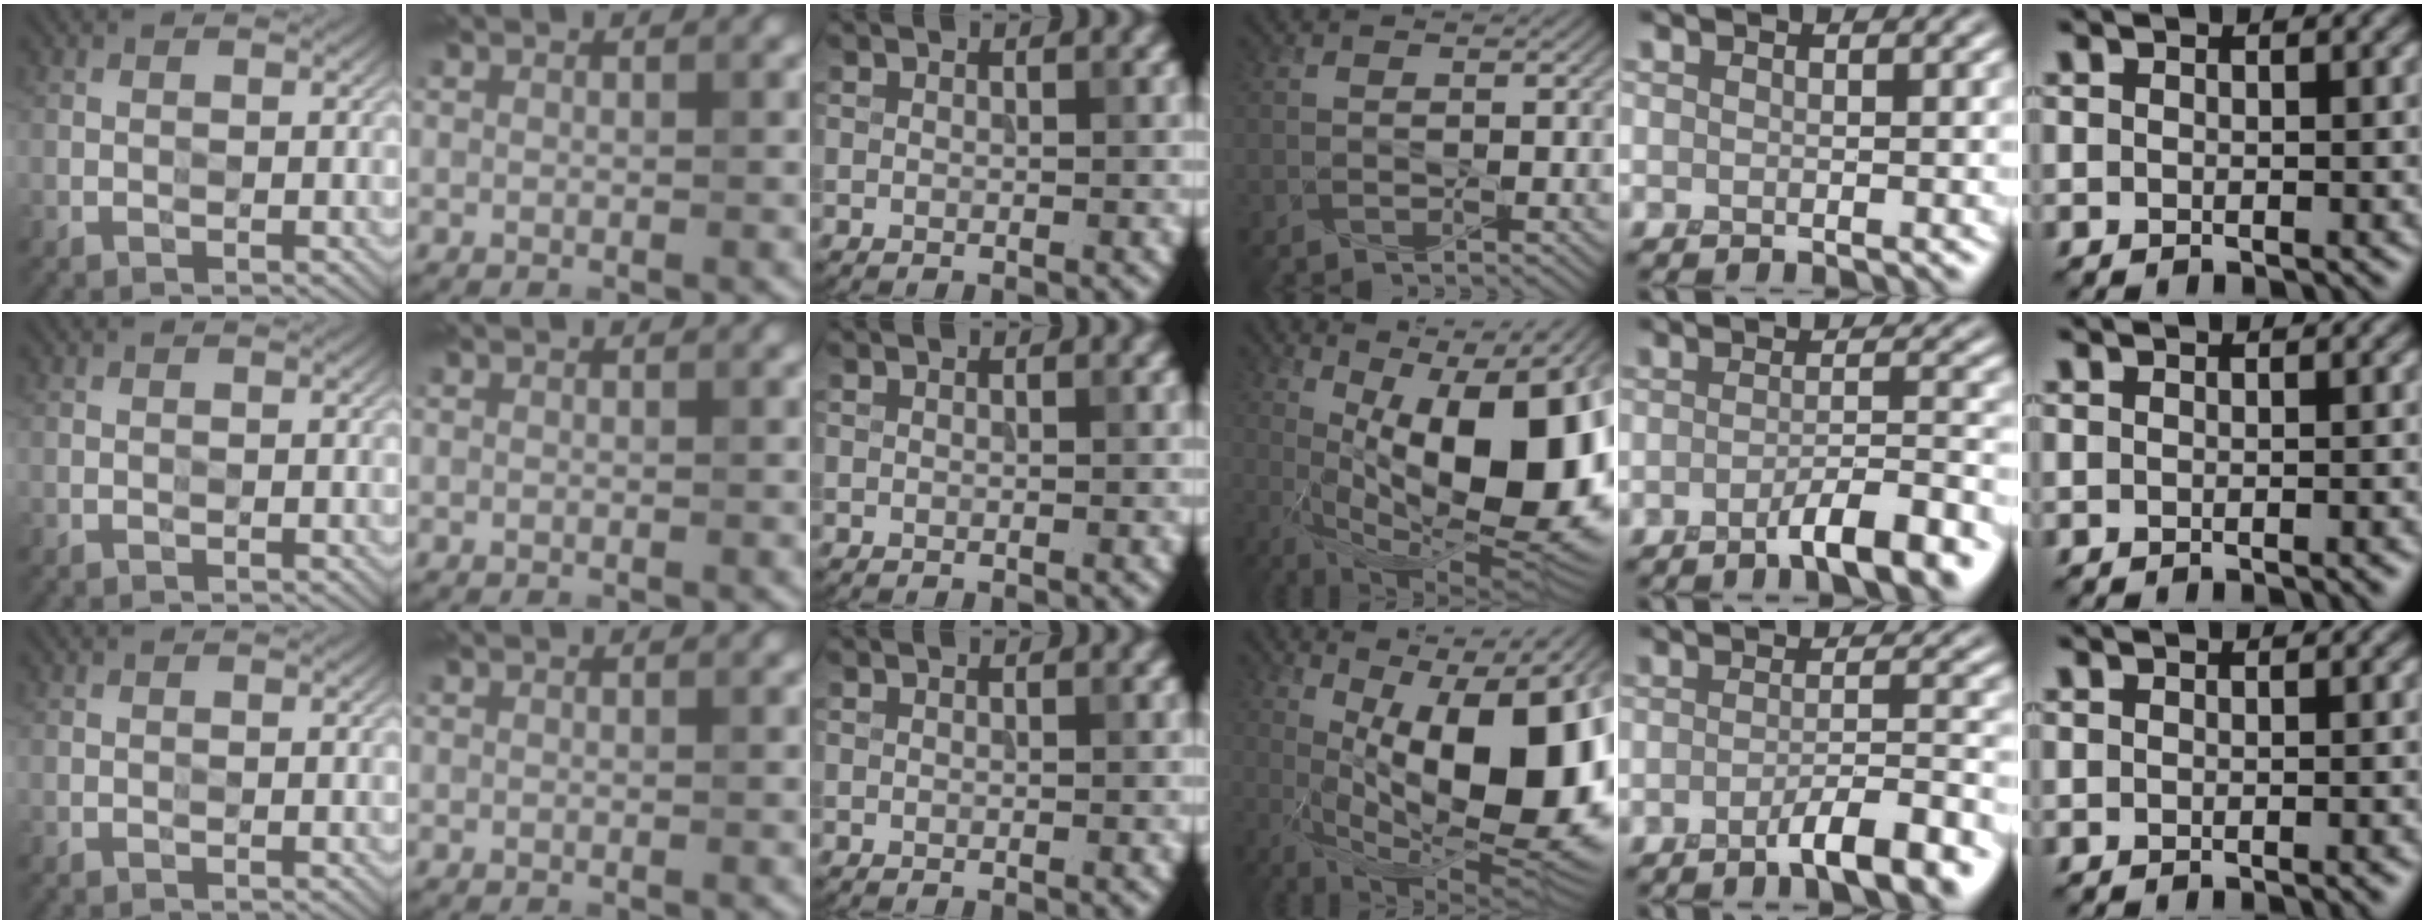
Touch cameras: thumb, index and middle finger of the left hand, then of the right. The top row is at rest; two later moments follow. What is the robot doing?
{"motion": "press", "object": "syringe"}